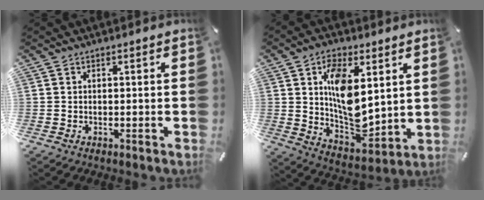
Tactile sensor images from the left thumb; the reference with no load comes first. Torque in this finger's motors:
{"motor_torque": [2.01, 3.00, 1.54, -1.22, 0.57]}